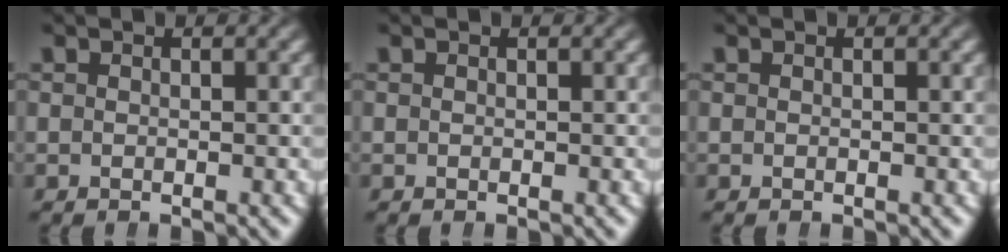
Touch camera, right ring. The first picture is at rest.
{"total": 0.0}
{"total": 0.0}